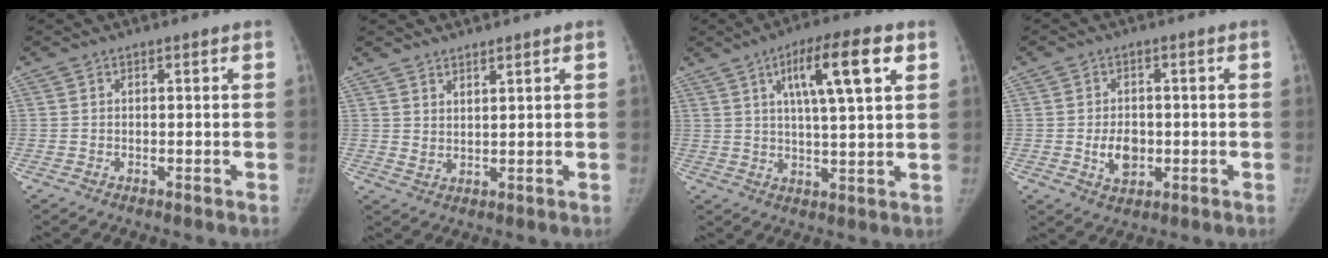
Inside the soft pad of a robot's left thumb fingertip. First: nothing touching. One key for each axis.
{"total": 2.5, "fx": 2.0, "fy": 0.8, "fz": 1.2, "tx": -0.014, "ty": -0.020, "tz": 0.043}
{"total": 12.8, "fx": 5.2, "fy": 2.8, "fz": 11.3, "tx": -0.174, "ty": -0.006, "tz": 0.083}
{"total": 5.5, "fx": -1.0, "fy": 3.9, "fz": 3.7, "tx": -0.047, "ty": -0.001, "tz": -0.010}